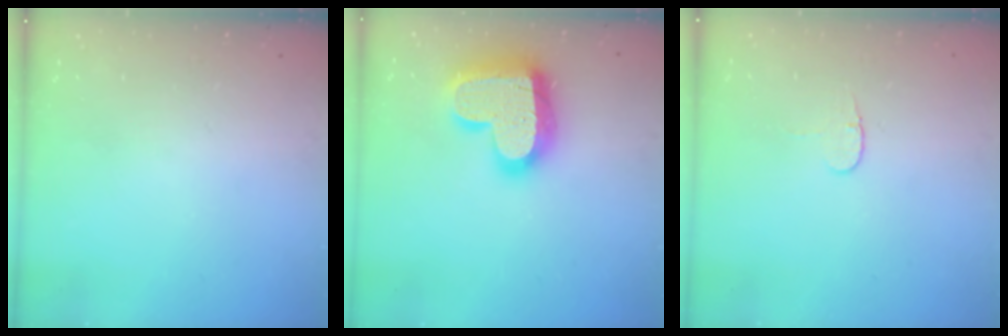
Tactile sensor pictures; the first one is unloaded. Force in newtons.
{"total": 22.1, "press": 22.0, "slide": 1.5}
{"total": 3.7, "press": 3.6, "slide": 0.4}